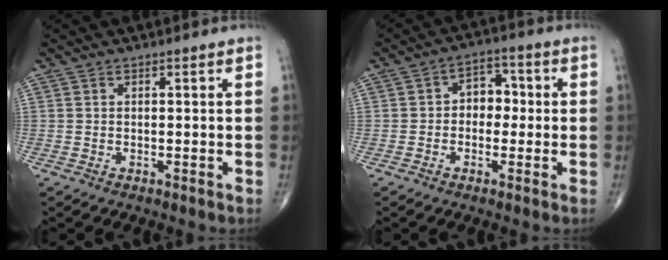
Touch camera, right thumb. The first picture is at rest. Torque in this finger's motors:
{"motor_torque": [-0.25, -0.08, 0.27, 0.25, 0.08]}